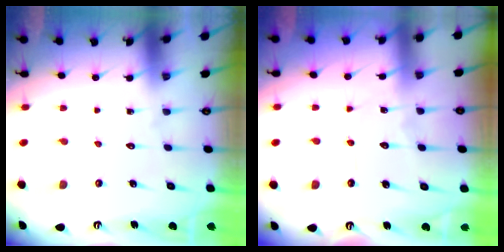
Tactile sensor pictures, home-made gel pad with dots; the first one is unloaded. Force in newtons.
{"total": 7.8, "press": 7.8, "slide": 0.7}